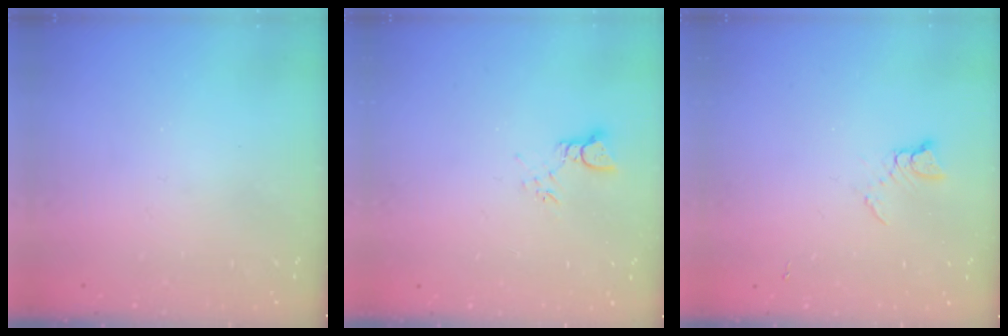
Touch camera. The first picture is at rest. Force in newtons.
{"total": 2.6, "press": 2.6, "slide": 0.2}
{"total": 3.6, "press": 3.5, "slide": 0.5}